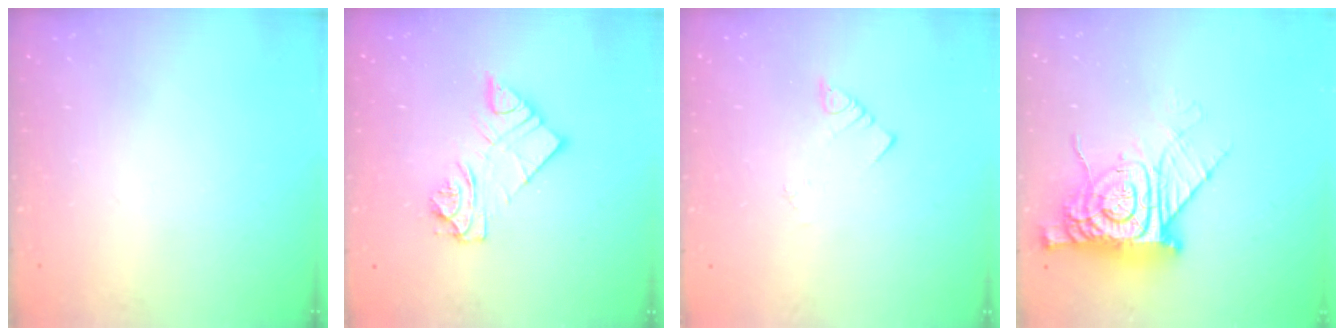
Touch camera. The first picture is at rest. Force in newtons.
{"total": 10.9, "press": 10.9, "slide": 0.8}
{"total": 2.0, "press": 2.0, "slide": 0.1}
{"total": 14.3, "press": 14.2, "slide": 1.3}